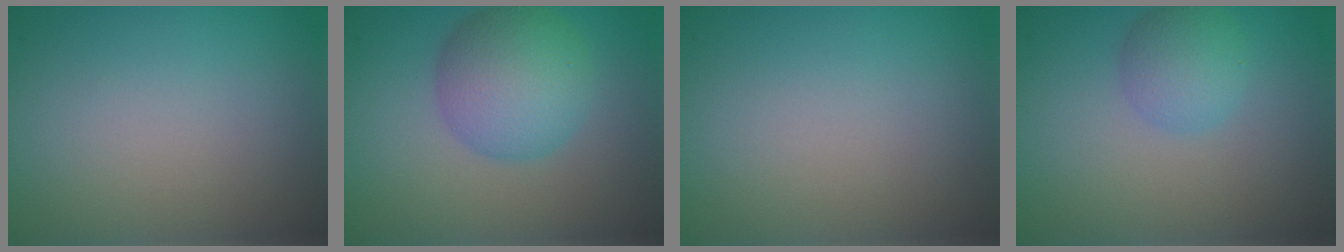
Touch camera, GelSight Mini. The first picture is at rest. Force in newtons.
{"total": 5.9, "press": 5.9, "slide": 0.2}
{"total": 0.0}
{"total": 2.8, "press": 2.8, "slide": 0.1}